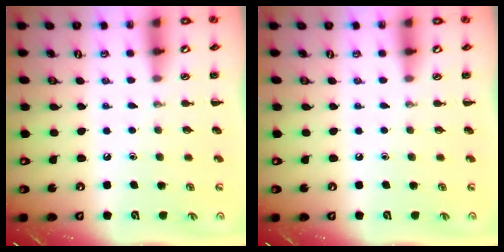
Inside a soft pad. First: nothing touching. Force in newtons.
{"total": 0.0}